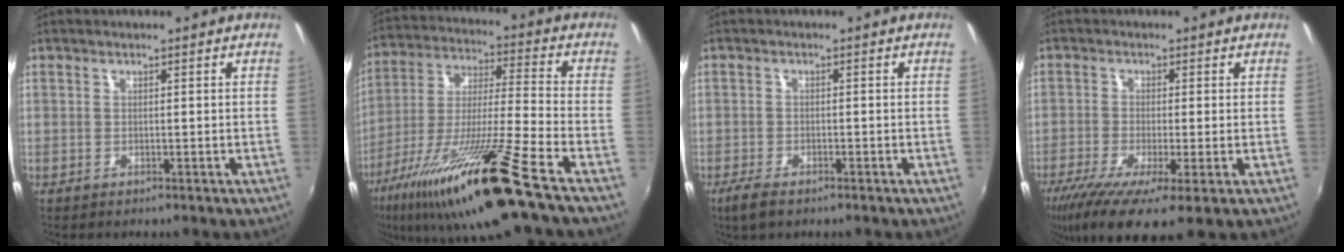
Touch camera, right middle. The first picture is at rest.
{"total": 20.9, "force": [-13.3, -0.7, 16.0], "torque": [-0.301, -0.047, -0.238]}
{"total": 4.1, "force": [-2.9, 1.3, 2.6], "torque": [-0.065, -0.012, -0.052]}
{"total": 10.6, "force": [-5.6, 1.8, 8.8], "torque": [-0.187, -0.043, -0.100]}